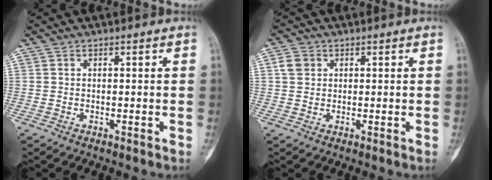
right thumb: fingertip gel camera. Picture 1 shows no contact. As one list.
[{"total": 3.1, "force": [1.0, 2.6, 1.3], "torque": [-0.016, 0.001, 0.019]}]